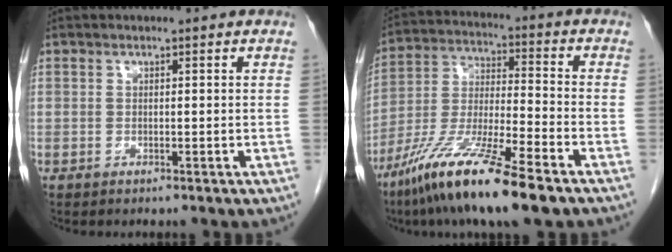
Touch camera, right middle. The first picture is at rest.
{"total": 16.7, "force": [-10.8, 0.9, 12.6], "torque": [-0.264, -0.045, -0.201]}